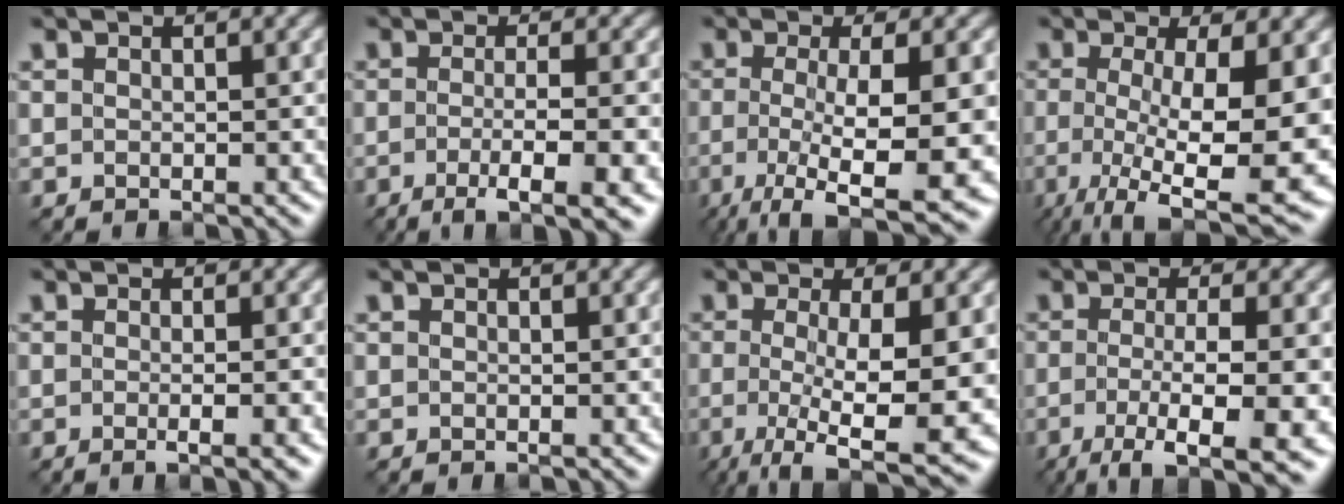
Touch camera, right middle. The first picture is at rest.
{"total": 6.9, "force": [-2.5, 1.8, 6.2], "torque": [-0.087, -0.013, -0.035]}
{"total": 10.4, "force": [-2.9, 2.8, 9.6], "torque": [-0.150, -0.018, -0.042]}
{"total": 11.0, "force": [-1.6, 3.1, 10.5], "torque": [-0.165, -0.022, -0.023]}
{"total": 3.7, "force": [-0.8, 1.3, 3.4], "torque": [-0.027, 0.001, -0.015]}
{"total": 0.0}
{"total": 10.0, "force": [-1.9, 2.6, 9.5], "torque": [-0.142, -0.020, -0.027]}
{"total": 9.9, "force": [-4.1, 2.7, 8.6], "torque": [-0.120, -0.020, -0.061]}